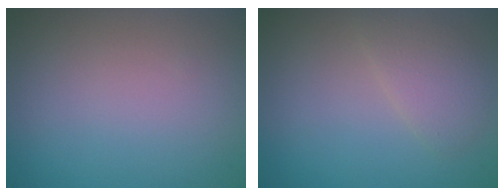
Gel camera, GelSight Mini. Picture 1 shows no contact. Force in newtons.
{"total": 2.3, "press": 2.3, "slide": 0.1}